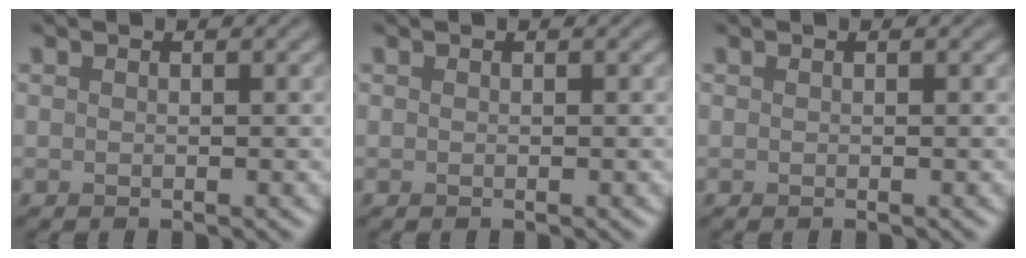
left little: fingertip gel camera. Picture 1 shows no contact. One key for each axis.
{"total": 0.0}
{"total": 0.0}